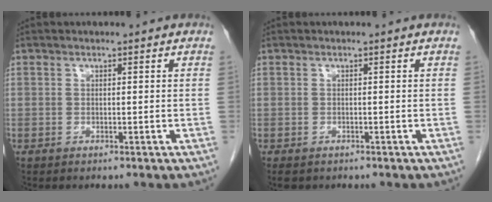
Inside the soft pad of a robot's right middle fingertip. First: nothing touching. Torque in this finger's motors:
{"motor_torque": [0.42, -0.26, 0.10, 0.02]}